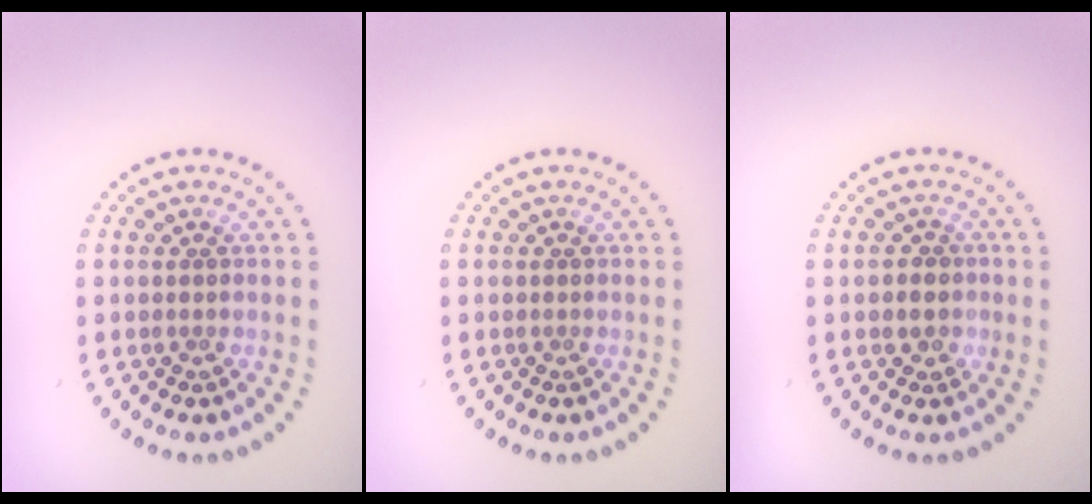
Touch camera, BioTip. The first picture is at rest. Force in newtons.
{"total": 0.0}
{"total": 1.3, "press": 1.2, "slide": 0.5}